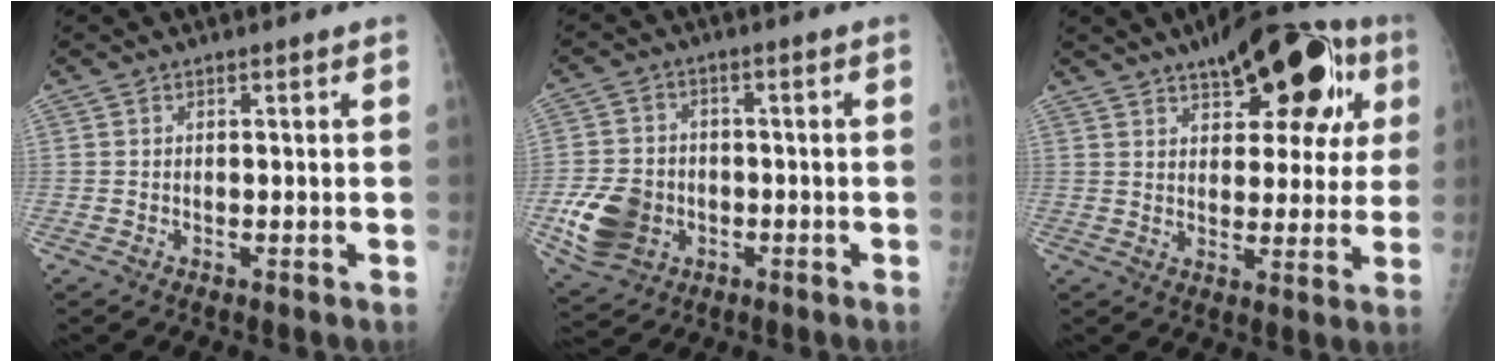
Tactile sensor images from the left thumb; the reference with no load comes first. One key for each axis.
{"total": 10.7, "fx": -2.9, "fy": 8.6, "fz": 5.7, "tx": -0.096, "ty": 0.008, "tz": -0.049}
{"total": 19.8, "fx": 9.2, "fy": 9.2, "fz": 14.9, "tx": -0.163, "ty": 0.005, "tz": 0.126}